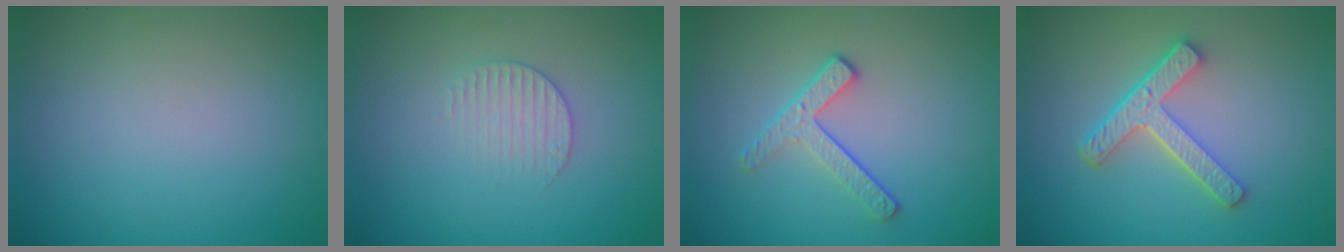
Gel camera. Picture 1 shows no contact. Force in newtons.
{"total": 1.9, "press": 1.9, "slide": 0.3}
{"total": 2.3, "press": 1.7, "slide": 1.6}
{"total": 4.4, "press": 3.3, "slide": 3.0}